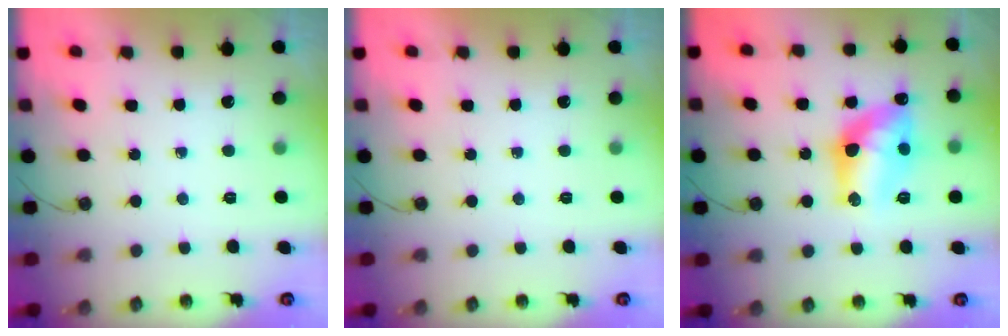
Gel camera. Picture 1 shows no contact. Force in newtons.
{"total": 0.0}
{"total": 13.3, "press": 13.3, "slide": 0.6}